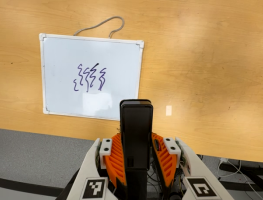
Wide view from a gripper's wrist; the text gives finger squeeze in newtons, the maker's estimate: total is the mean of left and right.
{"total": 5.1, "left": 3.5, "right": 6.7}